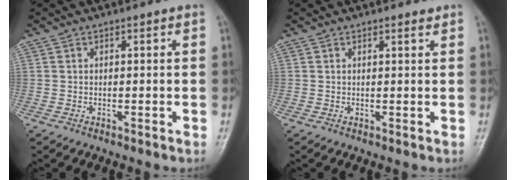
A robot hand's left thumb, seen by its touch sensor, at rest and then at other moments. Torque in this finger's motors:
{"motor_torque": [-0.71, -0.08, -0.15, 0.27, -0.04]}